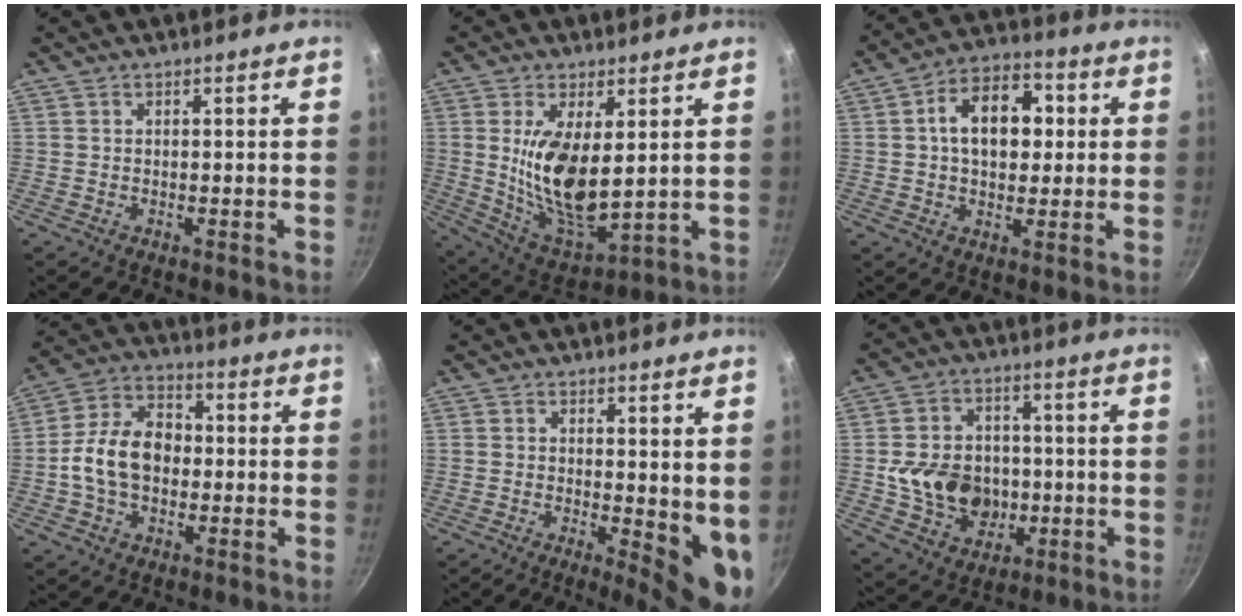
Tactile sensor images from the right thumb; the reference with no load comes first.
{"total": 14.9, "force": [2.3, 6.8, 13.1], "torque": [-0.232, -0.036, 0.060]}
{"total": 12.9, "force": [1.8, 8.7, 9.3], "torque": [-0.104, 0.020, 0.016]}
{"total": 12.7, "force": [-1.1, 9.0, 8.8], "torque": [-0.128, 0.032, -0.035]}
{"total": 8.2, "force": [0.4, 3.4, 7.5], "torque": [-0.080, -0.018, 0.009]}
{"total": 14.6, "force": [-1.5, 12.0, 8.2], "torque": [-0.109, 0.019, -0.014]}